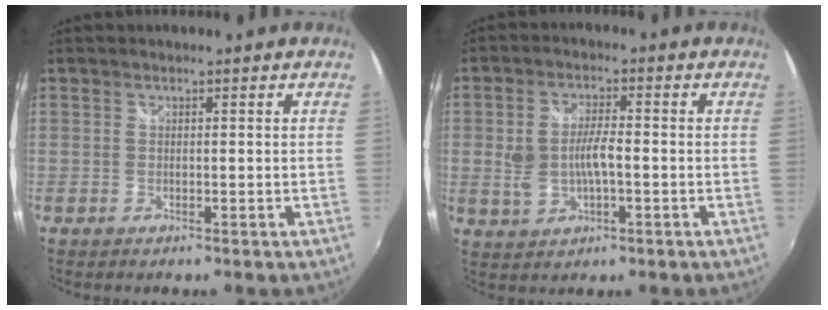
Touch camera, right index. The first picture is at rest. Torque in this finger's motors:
{"motor_torque": [0.89, 0.37, 0.37, 0.09]}